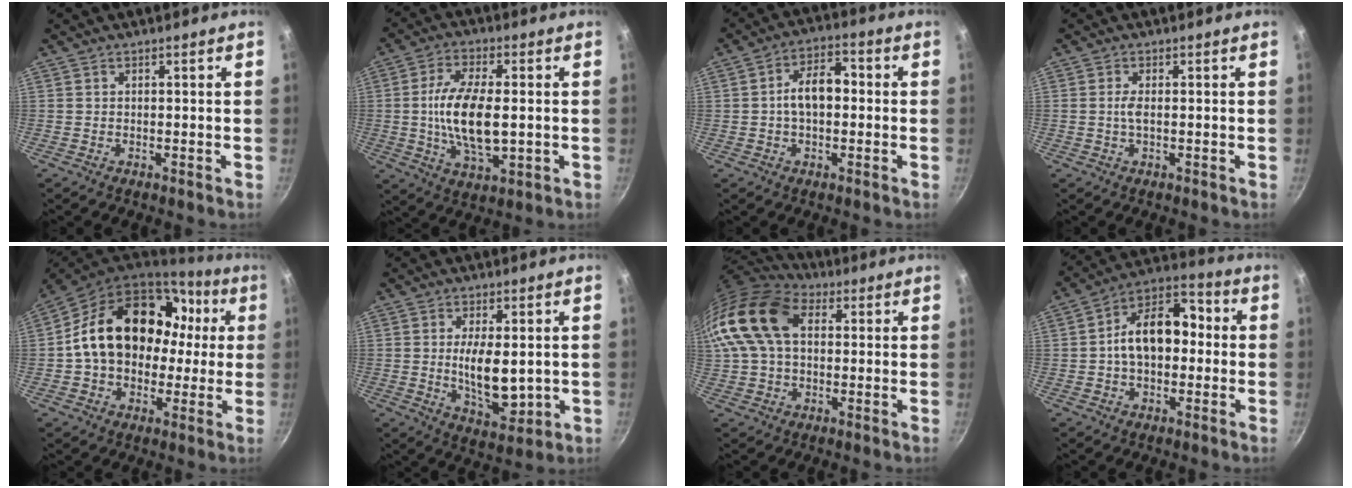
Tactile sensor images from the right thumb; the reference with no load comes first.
{"total": 13.7, "force": [-0.3, 6.1, 12.2], "torque": [-0.229, 0.000, -0.006]}
{"total": 8.2, "force": [-0.1, 4.9, 6.5], "torque": [-0.084, 0.028, -0.010]}
{"total": 1.8, "force": [0.0, 0.6, 1.7], "torque": [-0.041, 0.002, -0.002]}
{"total": 23.4, "force": [3.0, 17.1, 15.8], "torque": [-0.240, 0.048, 0.052]}
{"total": 10.2, "force": [0.4, 4.5, 9.1], "torque": [-0.145, -0.019, 0.020]}
{"total": 17.5, "force": [3.4, 11.7, 12.6], "torque": [-0.238, 0.028, 0.048]}
{"total": 14.3, "force": [0.0, 9.4, 10.8], "torque": [-0.131, 0.046, -0.016]}